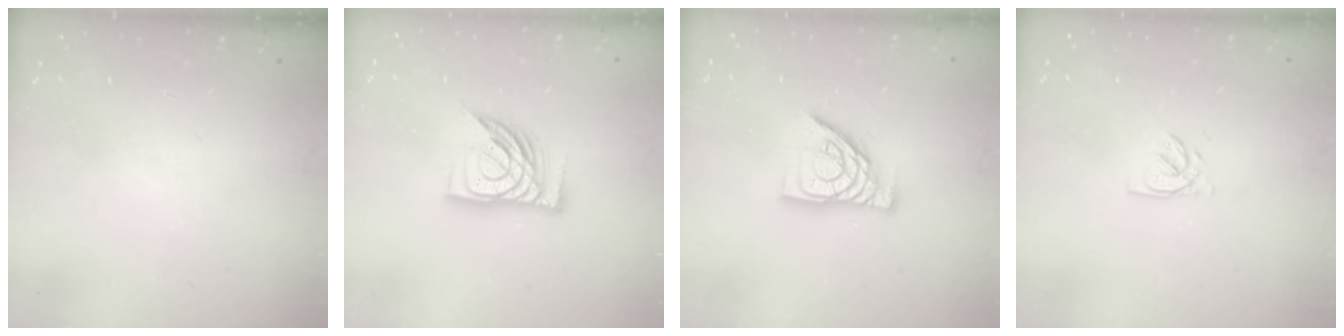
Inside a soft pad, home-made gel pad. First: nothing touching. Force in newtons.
{"total": 14.0, "press": 13.9, "slide": 1.6}
{"total": 12.1, "press": 12.0, "slide": 1.4}
{"total": 2.3, "press": 2.3, "slide": 0.3}